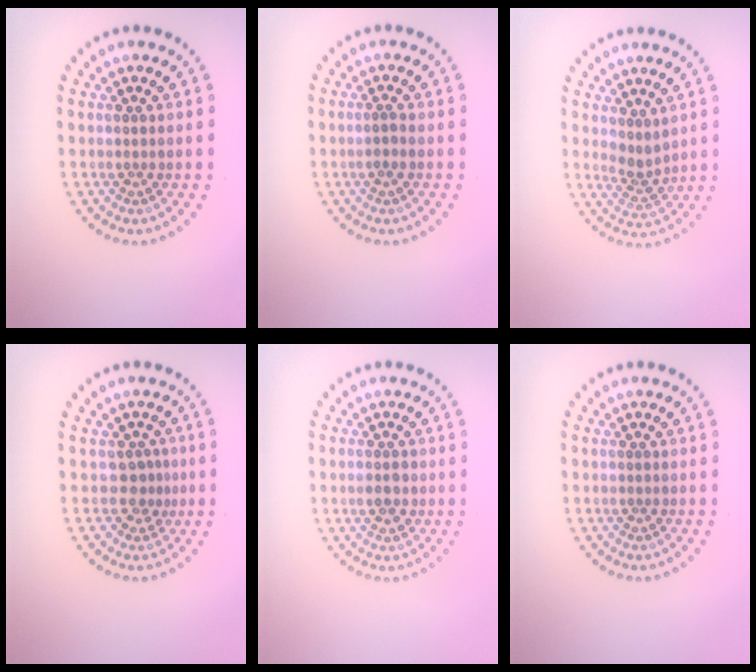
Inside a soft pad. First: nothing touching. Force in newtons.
{"total": 0.9, "press": 0.6, "slide": 0.6}
{"total": 2.0, "press": 1.5, "slide": 1.4}
{"total": 1.7, "press": 1.2, "slide": 1.1}
{"total": 2.2, "press": 2.2, "slide": 0.1}
{"total": 0.0}